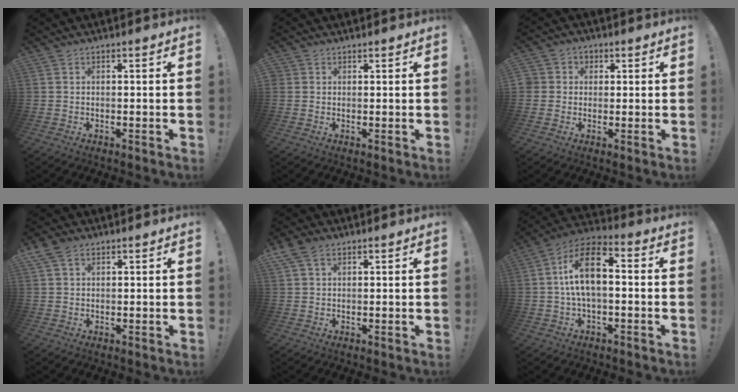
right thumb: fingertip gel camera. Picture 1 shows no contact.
{"total": 1.3, "force": [1.0, 0.9, -0.2], "torque": [0.009, -0.004, 0.017]}
{"total": 4.2, "force": [0.4, 4.1, 1.0], "torque": [-0.017, 0.006, 0.008]}
{"total": 4.4, "force": [2.4, 2.9, 2.3], "torque": [-0.042, -0.003, 0.048]}
{"total": 5.1, "force": [2.8, 3.2, 2.8], "torque": [-0.052, -0.003, 0.056]}
{"total": 13.8, "force": [1.2, 7.1, 11.8], "torque": [-0.206, 0.010, 0.022]}